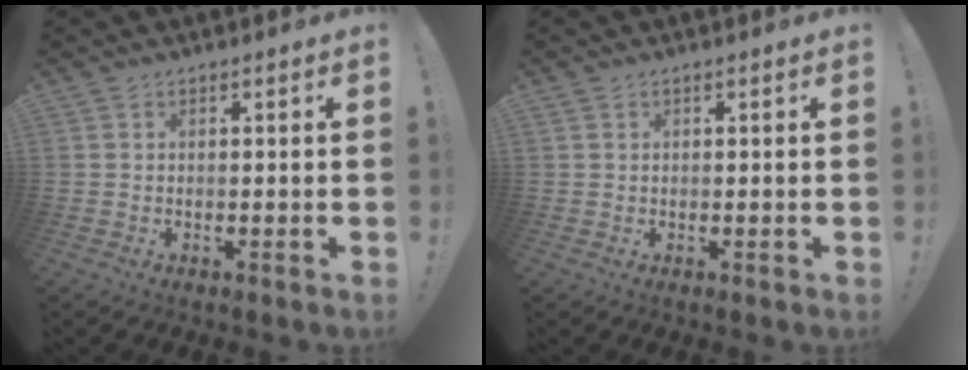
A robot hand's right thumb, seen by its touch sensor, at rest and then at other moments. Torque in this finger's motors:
{"motor_torque": [0.17, -0.03, -0.37, 0.13, 0.02]}